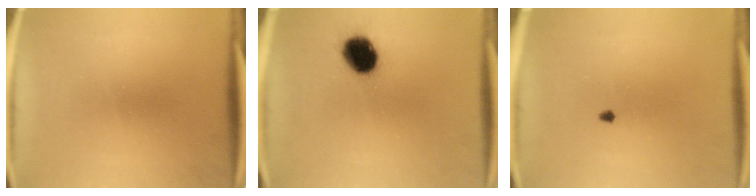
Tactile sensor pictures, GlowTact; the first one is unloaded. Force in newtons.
{"total": 10.3}
{"total": 0.7}